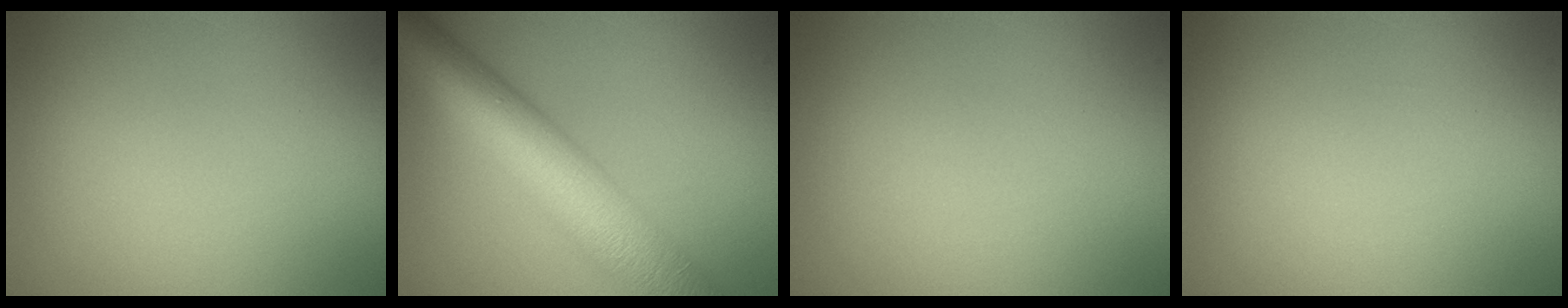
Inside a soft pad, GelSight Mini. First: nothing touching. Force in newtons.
{"total": 11.0, "press": 11.0, "slide": 0.3}
{"total": 0.0}
{"total": 0.0}